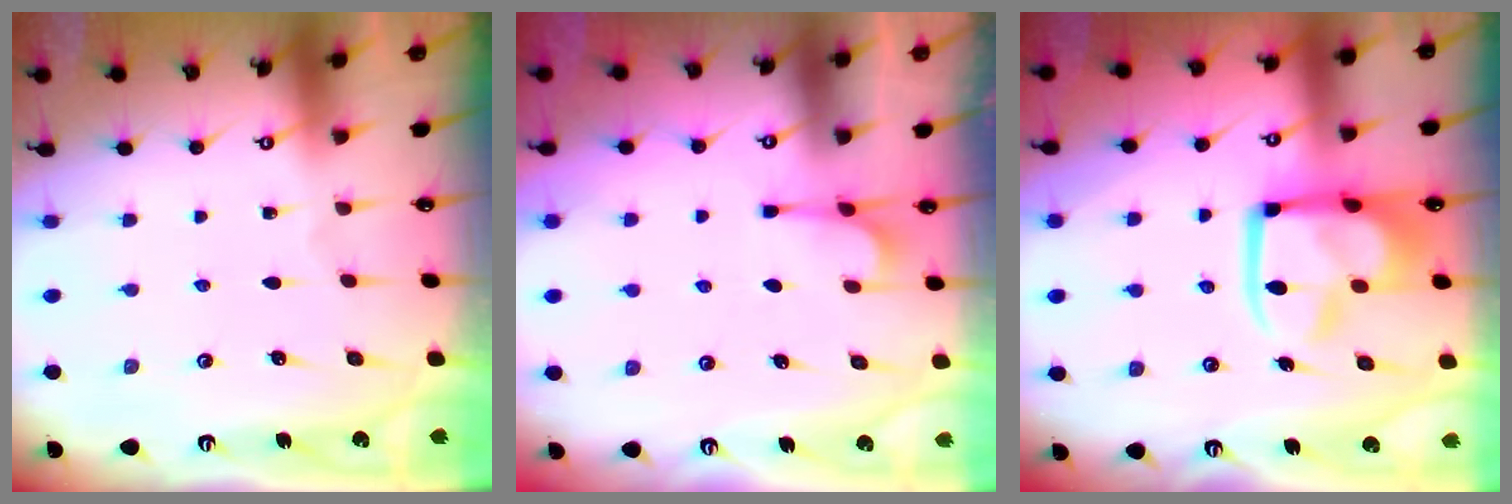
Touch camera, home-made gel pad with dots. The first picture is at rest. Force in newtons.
{"total": 1.5, "press": 1.0, "slide": 1.1}
{"total": 15.9, "press": 15.8, "slide": 1.8}